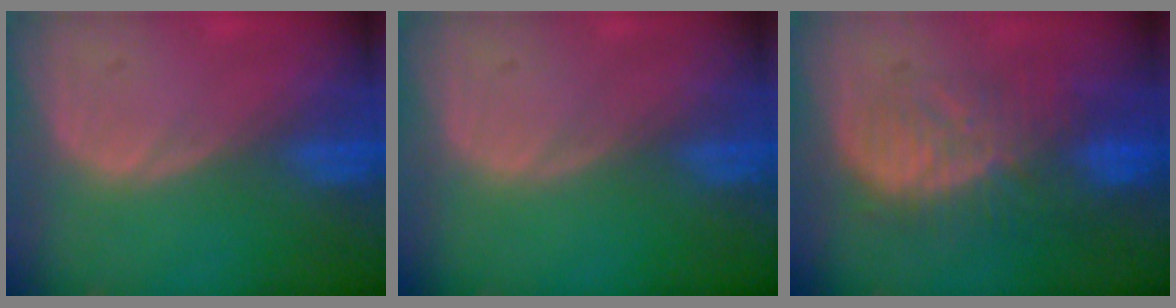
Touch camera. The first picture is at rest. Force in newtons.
{"total": 0.0}
{"total": 10.0, "press": 8.8, "slide": 4.6}